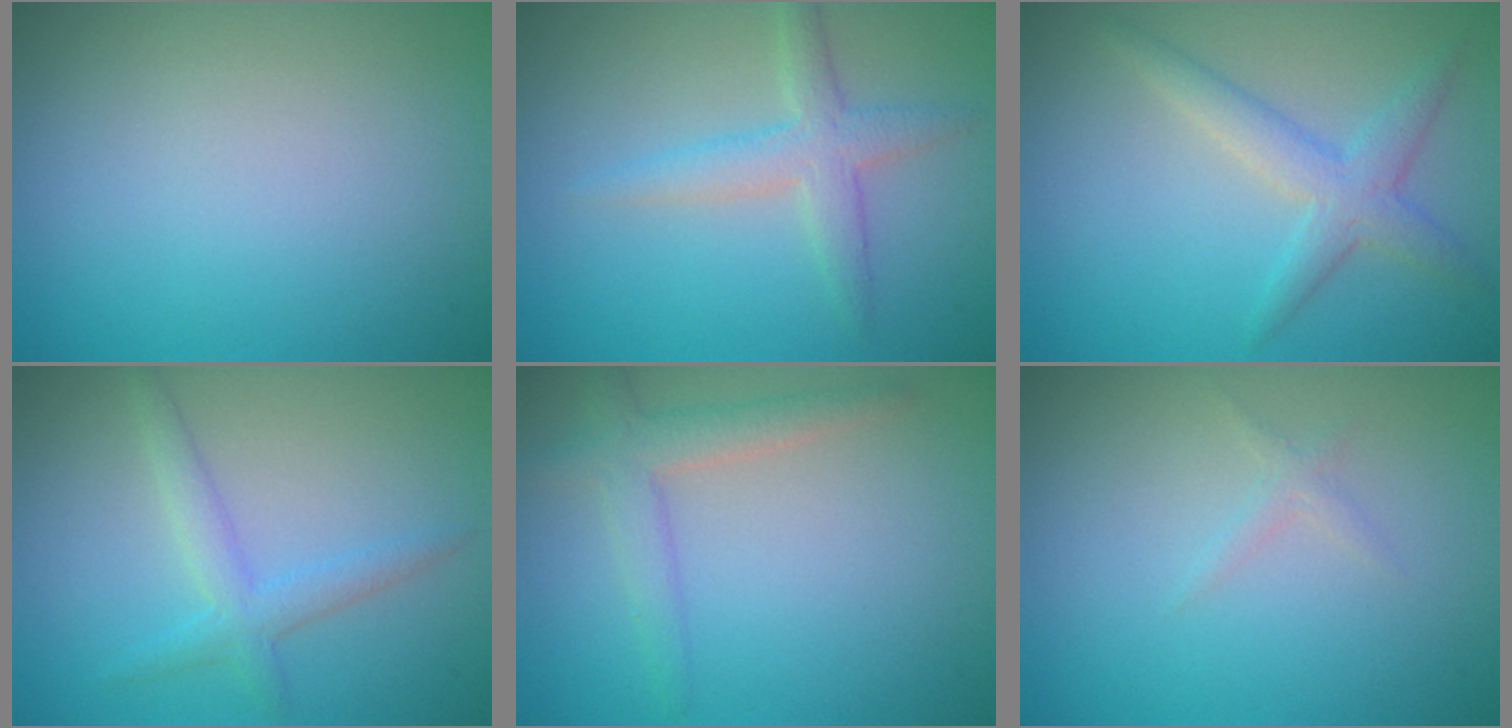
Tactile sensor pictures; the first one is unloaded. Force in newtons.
{"total": 2.8, "press": 2.8, "slide": 0.1}
{"total": 3.0, "press": 3.0, "slide": 0.1}
{"total": 2.5, "press": 2.5, "slide": 0.1}
{"total": 2.8, "press": 2.8, "slide": 0.1}
{"total": 0.8, "press": 0.8, "slide": 0.1}